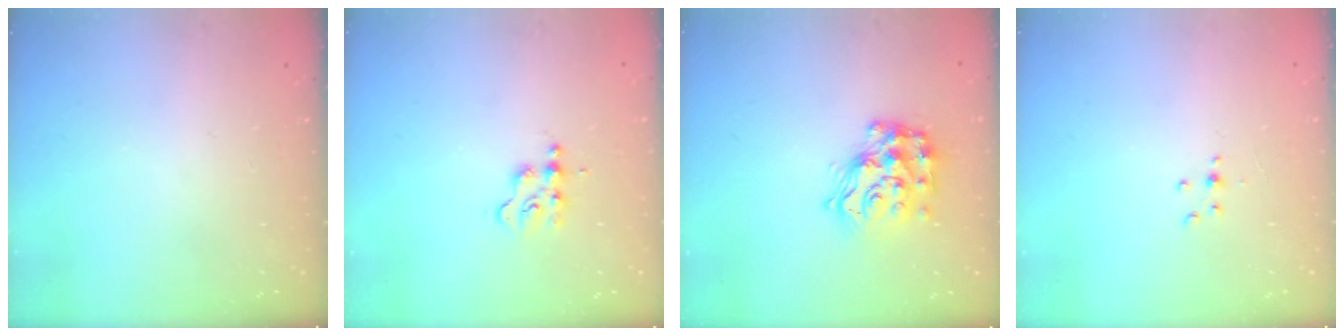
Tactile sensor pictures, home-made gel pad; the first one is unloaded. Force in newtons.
{"total": 3.0, "press": 3.0, "slide": 0.4}
{"total": 15.4, "press": 15.3, "slide": 1.0}
{"total": 3.6, "press": 3.4, "slide": 1.0}